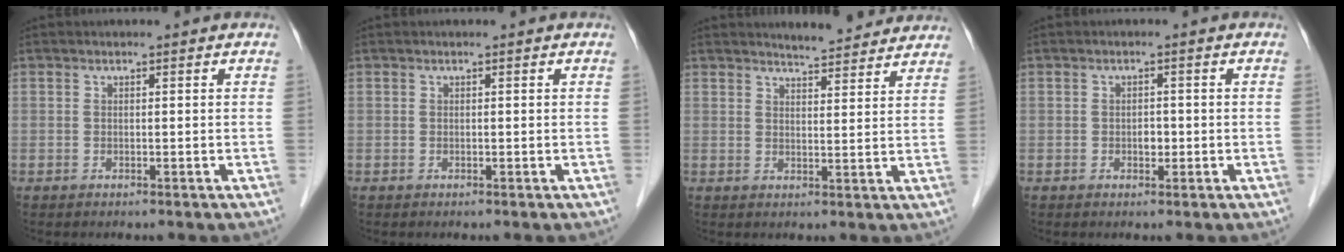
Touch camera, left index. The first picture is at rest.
{"total": 0.0}
{"total": 7.2, "force": [6.8, 1.0, 2.0], "torque": [-0.032, 0.002, 0.082]}
{"total": 1.4, "force": [-0.5, 0.9, 0.9], "torque": [-0.014, 0.000, -0.008]}